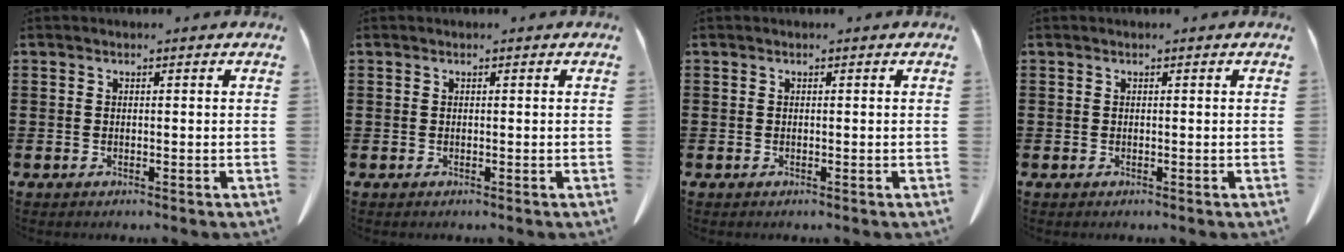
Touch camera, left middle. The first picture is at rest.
{"total": 0.0}
{"total": 0.0}
{"total": 0.0}